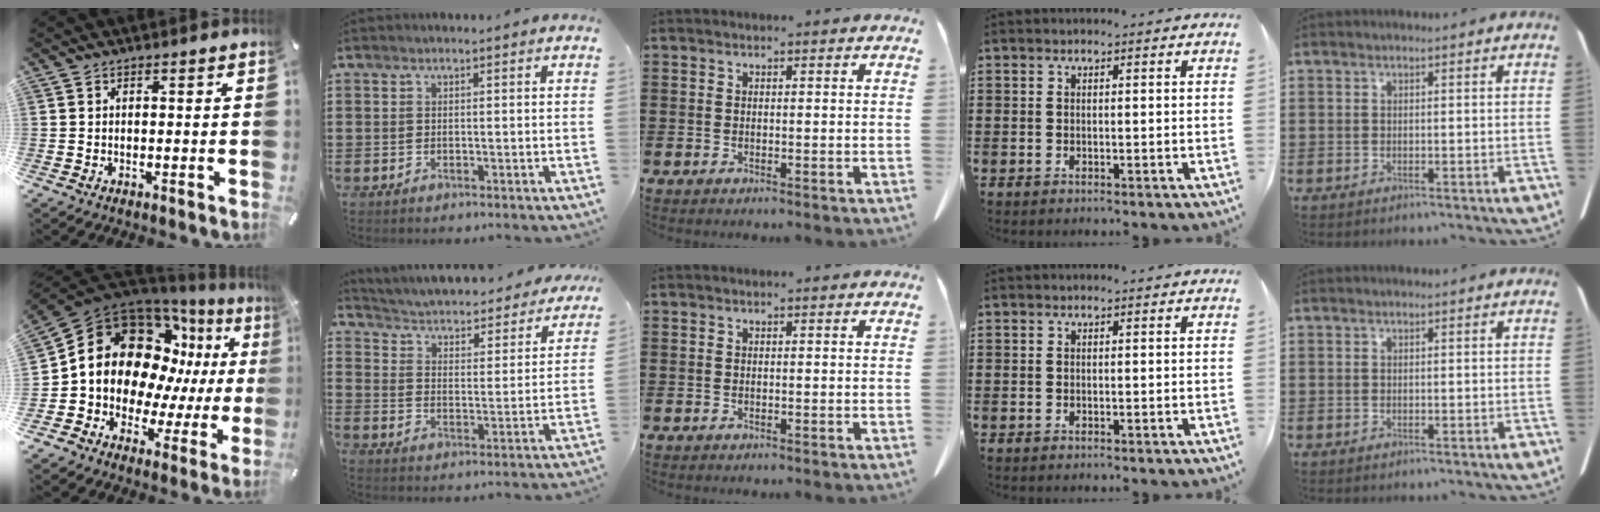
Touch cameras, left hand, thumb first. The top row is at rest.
{"thumb": {"total": 16.6, "force": [5.5, 12.8, 8.9], "torque": [-0.151, -0.060, 0.106]}, "index": {"total": 2.7, "force": [2.7, 0.0, 0.6], "torque": [-0.030, -0.033, 0.034]}}